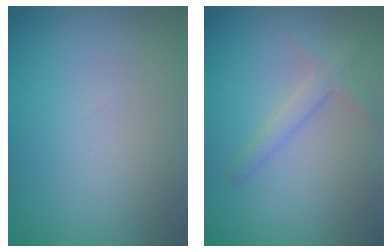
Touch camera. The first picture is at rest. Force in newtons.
{"total": 1.7, "press": 1.7, "slide": 0.2}